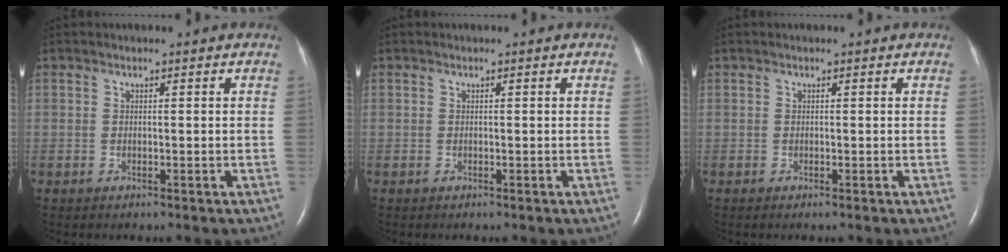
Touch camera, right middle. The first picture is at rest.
{"total": 0.0}
{"total": 0.0}